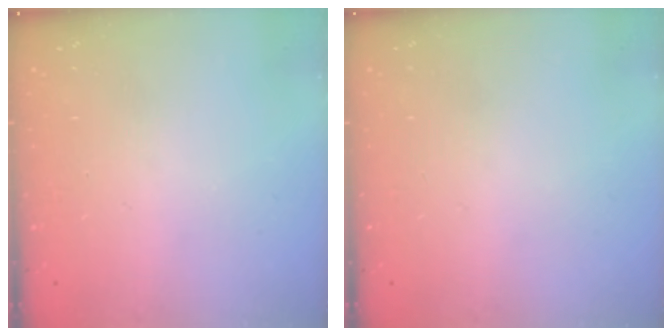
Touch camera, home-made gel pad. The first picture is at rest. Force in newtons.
{"total": 0.0}